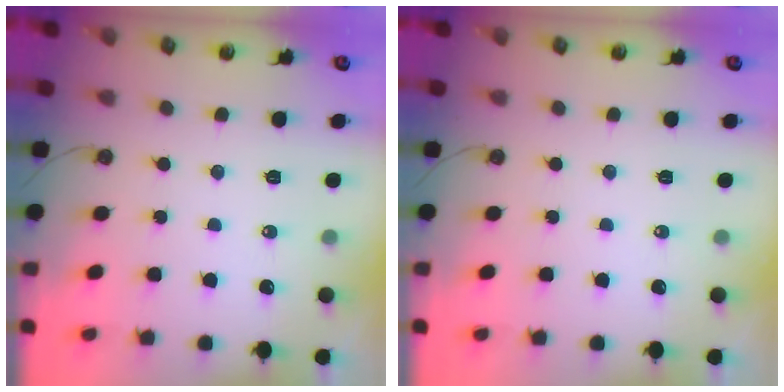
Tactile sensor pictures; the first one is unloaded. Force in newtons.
{"total": 0.0}